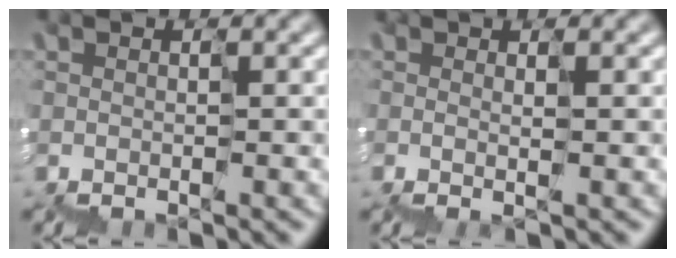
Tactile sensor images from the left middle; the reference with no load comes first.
{"total": 1.4, "force": [0.3, 0.7, 1.2], "torque": [-0.009, 0.003, 0.005]}